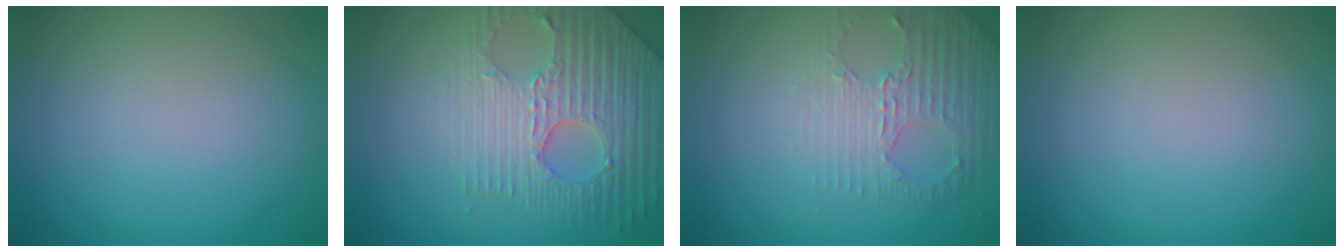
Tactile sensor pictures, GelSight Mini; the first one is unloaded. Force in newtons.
{"total": 6.6, "press": 5.1, "slide": 4.2}
{"total": 2.9, "press": 2.3, "slide": 1.8}
{"total": 0.0}